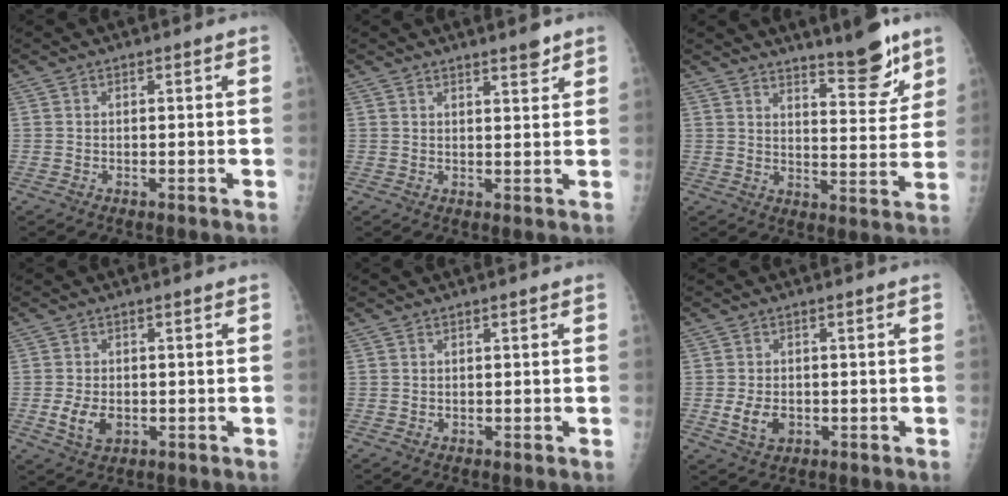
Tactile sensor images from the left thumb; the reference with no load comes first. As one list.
[{"total": 2.8, "force": [2.3, 0.5, 1.6], "torque": [-0.016, -0.018, 0.033]}, {"total": 10.3, "force": [7.9, 2.3, 6.2], "torque": [-0.064, -0.063, 0.122]}, {"total": 4.5, "force": [-0.9, 3.0, 3.3], "torque": [-0.059, -0.006, -0.009]}, {"total": 0.5, "force": [0.4, 0.2, 0.3], "torque": [-0.002, -0.002, 0.007]}, {"total": 4.2, "force": [-0.8, 3.0, 2.9], "torque": [-0.047, -0.003, -0.006]}]